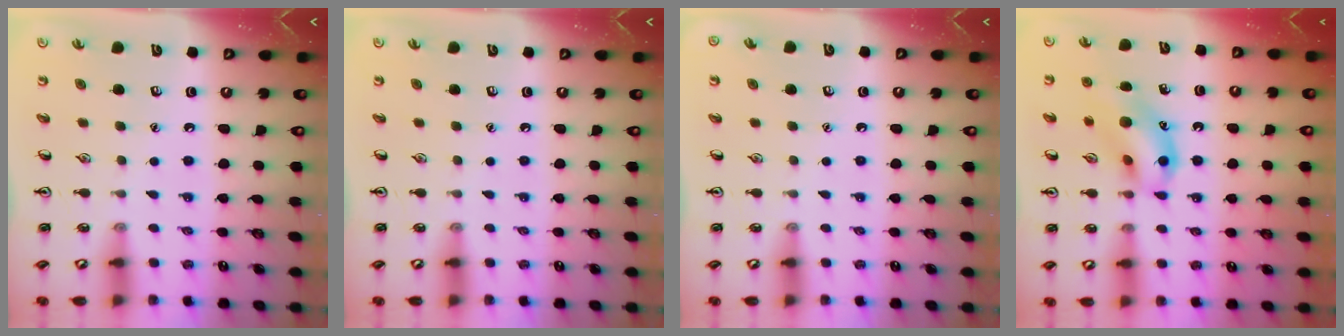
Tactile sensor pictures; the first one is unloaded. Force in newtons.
{"total": 0.0}
{"total": 0.0}
{"total": 13.8, "press": 13.6, "slide": 2.4}